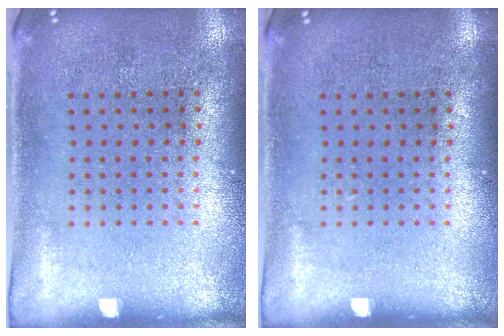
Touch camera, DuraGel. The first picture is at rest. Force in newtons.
{"total": 0.0}